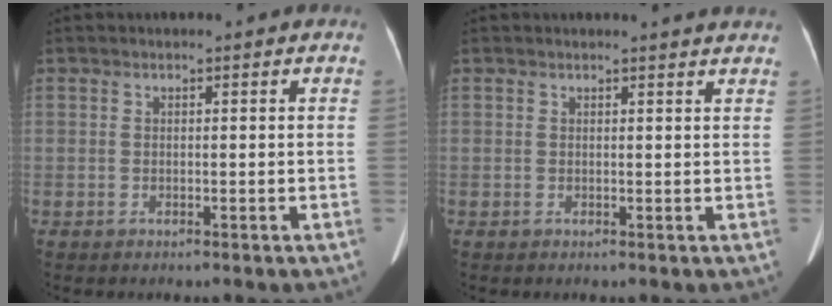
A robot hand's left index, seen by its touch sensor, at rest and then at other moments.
{"total": 3.3, "force": [3.1, -0.3, 0.9], "torque": [-0.014, -0.002, 0.025]}